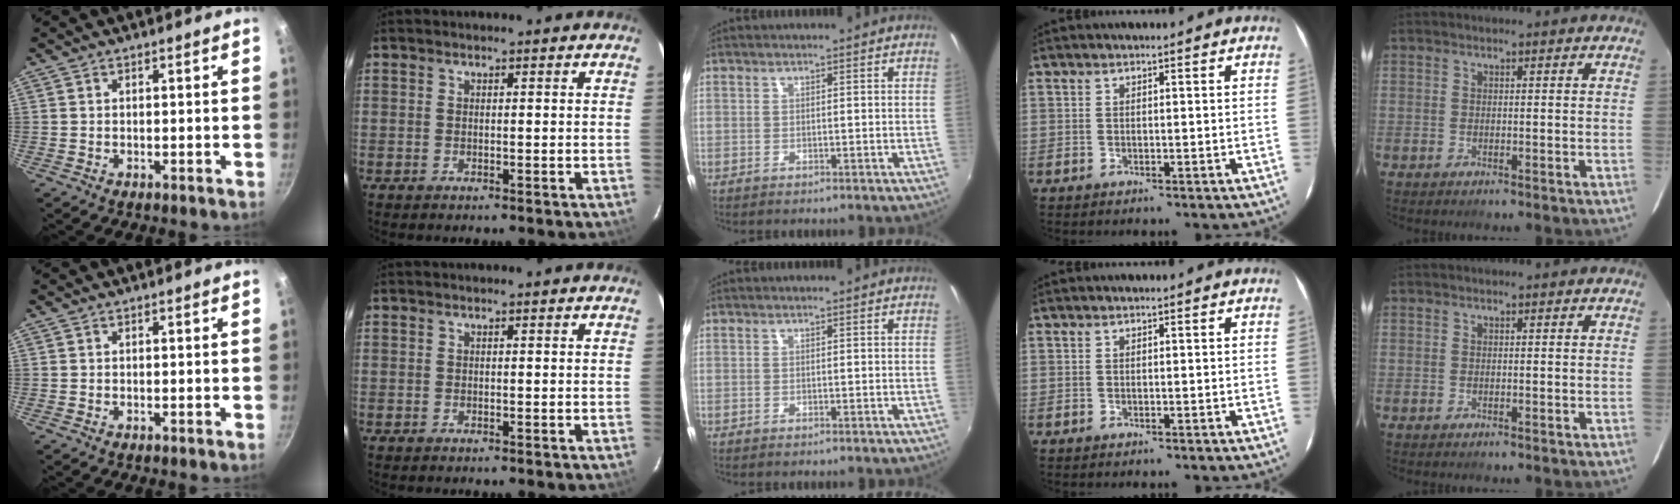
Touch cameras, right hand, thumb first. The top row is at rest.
{}